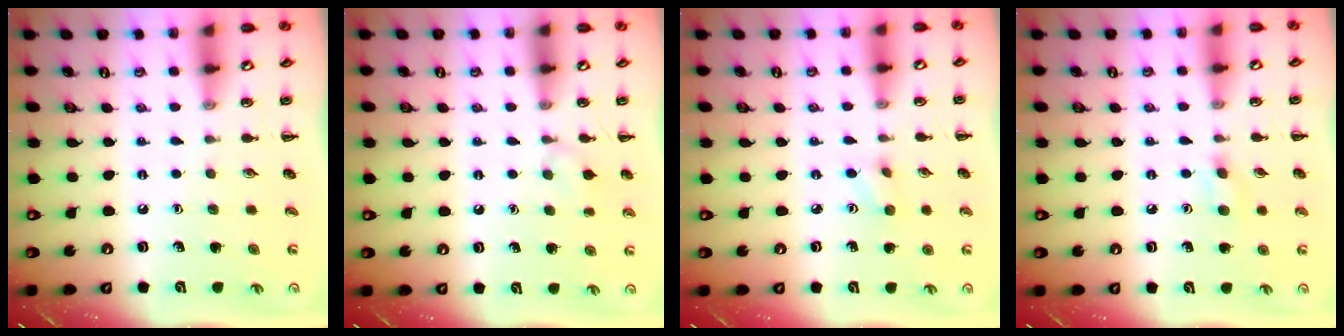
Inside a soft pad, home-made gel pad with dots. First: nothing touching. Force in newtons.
{"total": 6.6, "press": 6.2, "slide": 2.1}
{"total": 3.5, "press": 3.3, "slide": 1.1}
{"total": 5.2, "press": 4.9, "slide": 1.7}